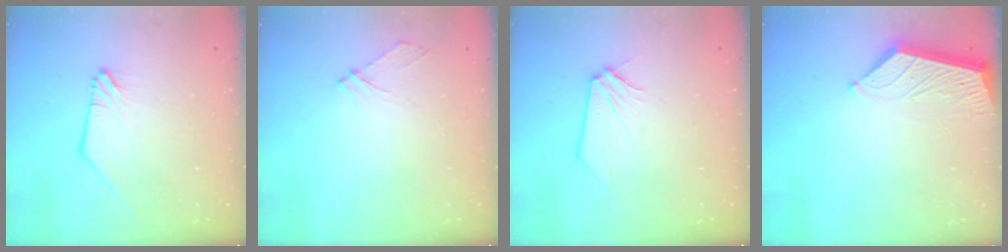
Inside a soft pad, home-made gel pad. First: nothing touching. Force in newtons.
{"total": 3.9, "press": 3.8, "slide": 0.6}
{"total": 0.6, "press": 0.6, "slide": 0.1}
{"total": 6.3, "press": 6.2, "slide": 0.5}